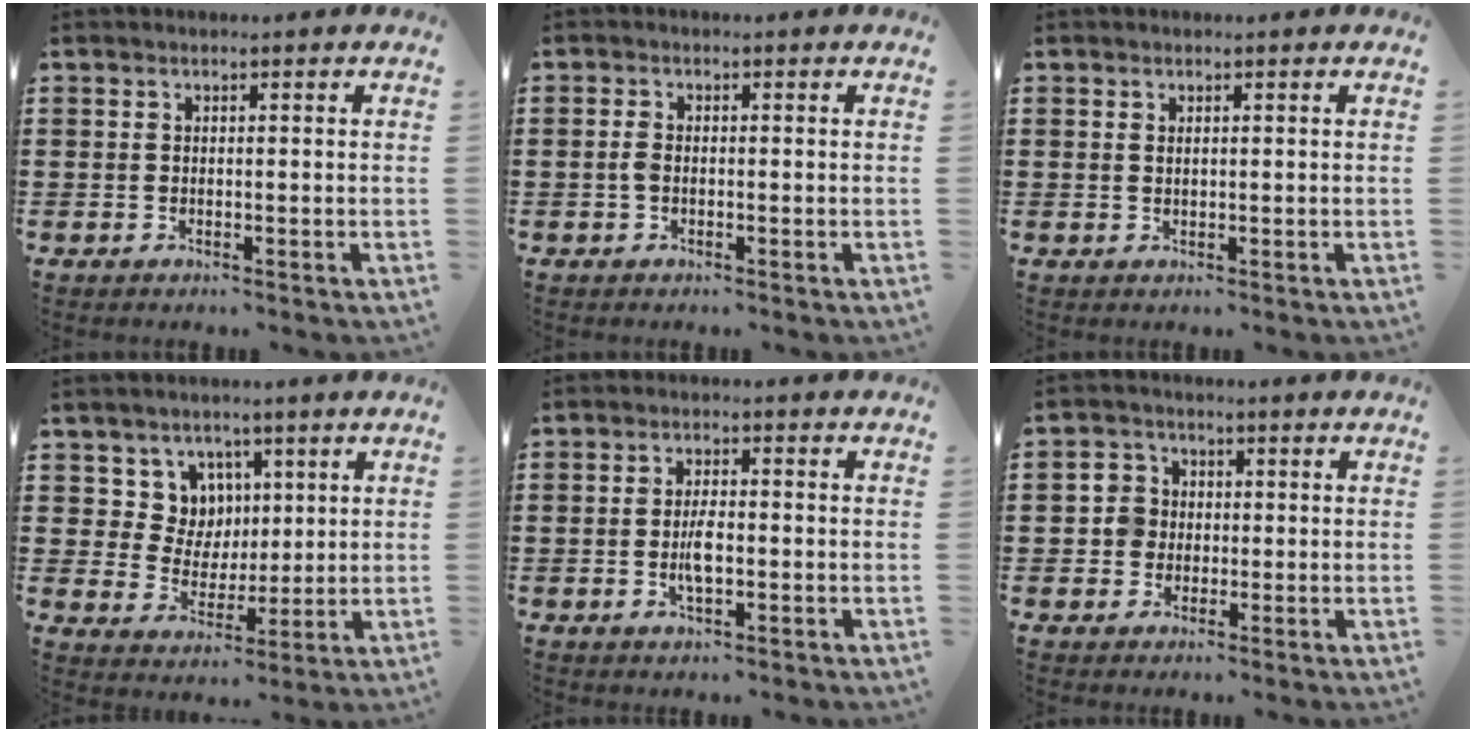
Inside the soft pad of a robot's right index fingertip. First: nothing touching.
{"total": 1.6, "force": [-0.4, 0.8, 1.3], "torque": [-0.034, -0.001, -0.010]}
{"total": 0.5, "force": [0.3, 0.2, 0.4], "torque": [-0.009, 0.001, 0.006]}
{"total": 6.9, "force": [3.2, 6.1, 1.0], "torque": [-0.050, -0.001, 0.061]}
{"total": 3.8, "force": [-0.7, 1.4, 3.5], "torque": [-0.078, -0.004, -0.016]}
{"total": 3.6, "force": [-0.4, 3.4, 0.9], "torque": [-0.031, 0.009, -0.010]}